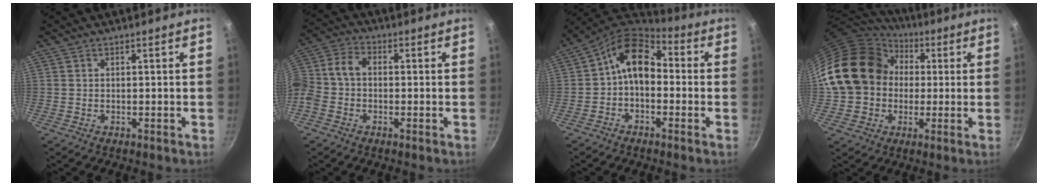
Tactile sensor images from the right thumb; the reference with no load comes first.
{"total": 8.4, "force": [-1.6, 6.2, 5.4], "torque": [-0.114, 0.040, -0.050]}
{"total": 11.0, "force": [0.1, 7.5, 8.0], "torque": [-0.112, 0.042, -0.026]}
{"total": 19.7, "force": [2.0, 16.7, 10.2], "torque": [-0.171, 0.049, 0.034]}